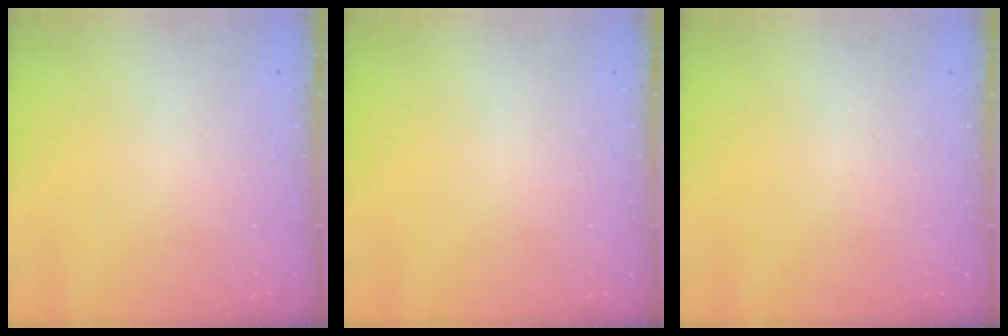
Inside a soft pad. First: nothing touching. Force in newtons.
{"total": 0.0}
{"total": 0.0}